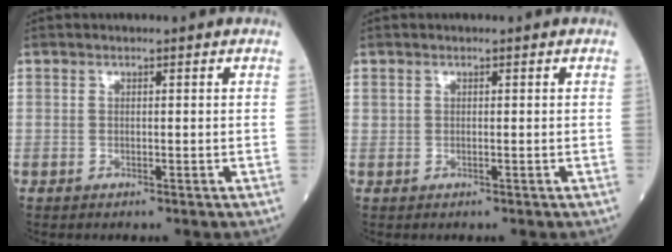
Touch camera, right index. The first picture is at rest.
{"total": 0.0}